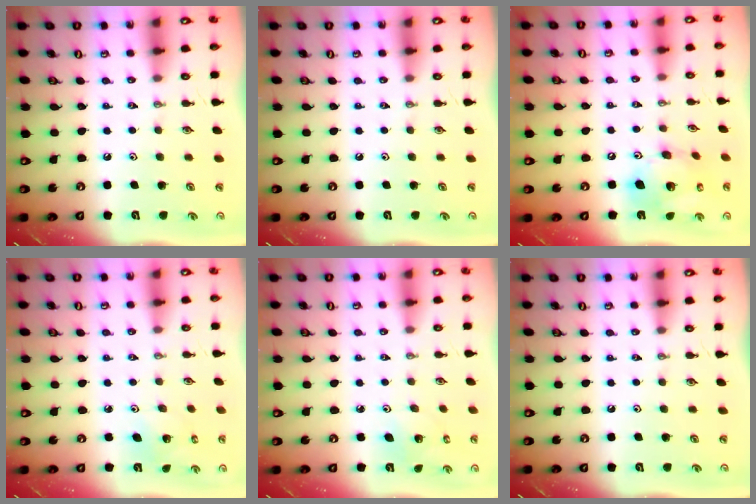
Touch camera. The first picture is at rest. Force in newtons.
{"total": 0.0}
{"total": 16.7, "press": 16.4, "slide": 3.2}
{"total": 3.5, "press": 3.5, "slide": 0.2}
{"total": 3.3, "press": 3.2, "slide": 0.3}
{"total": 0.0}